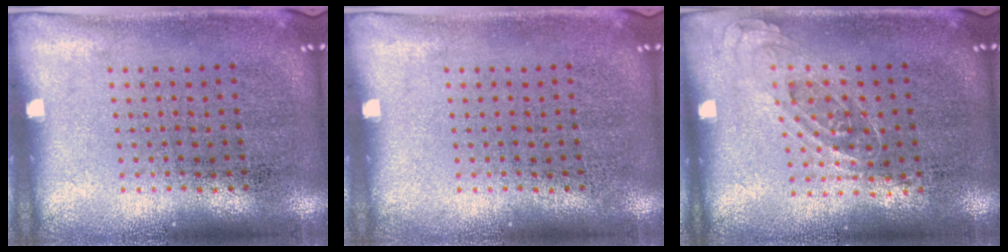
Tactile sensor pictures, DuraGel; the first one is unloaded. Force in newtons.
{"total": 0.0}
{"total": 0.8, "press": 0.7, "slide": 0.5}